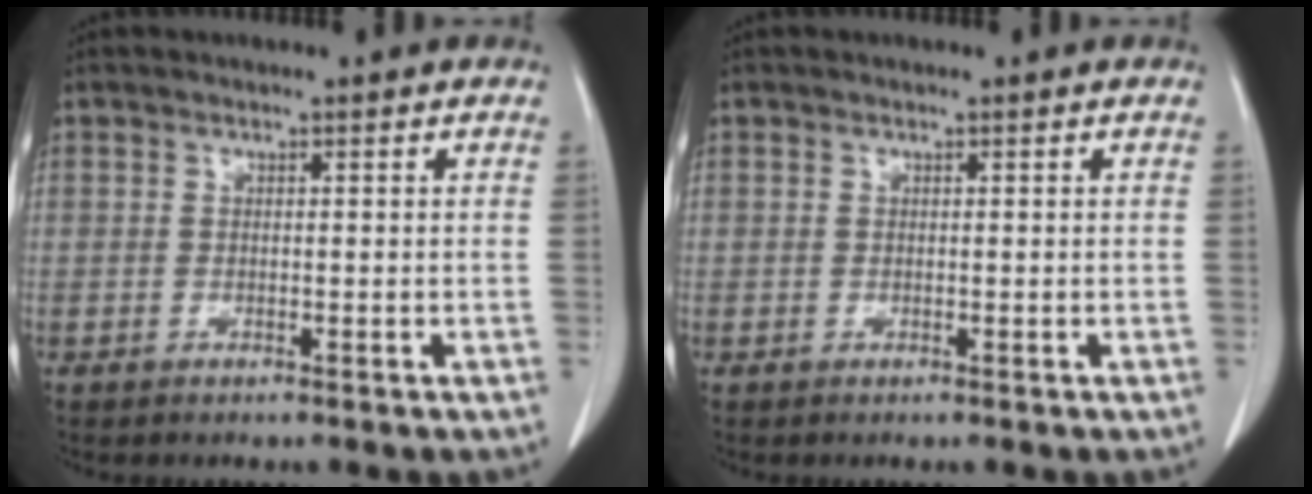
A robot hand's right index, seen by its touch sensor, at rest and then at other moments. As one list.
[{"total": 0.0}]